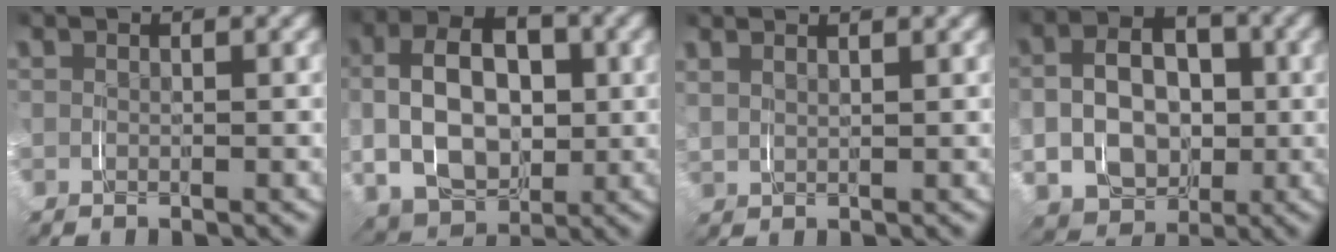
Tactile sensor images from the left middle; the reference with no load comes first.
{"total": 6.8, "force": [0.7, 5.3, 4.2], "torque": [-0.041, 0.002, 0.007]}
{"total": 1.9, "force": [1.8, -0.6, -0.1], "torque": [0.011, 0.004, 0.032]}
{"total": 6.5, "force": [-0.7, 5.9, 2.7], "torque": [-0.023, -0.024, -0.010]}